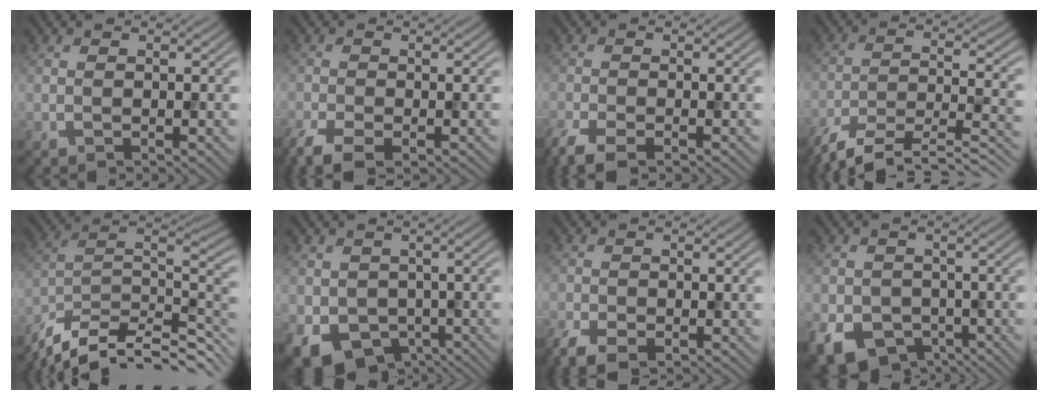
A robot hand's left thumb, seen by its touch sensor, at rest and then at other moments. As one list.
[{"total": 4.6, "force": [-3.2, 1.8, 2.7], "torque": [-0.060, -0.018, -0.067]}, {"total": 4.0, "force": [-3.1, 1.0, 2.3], "torque": [-0.048, -0.014, -0.065]}, {"total": 11.4, "force": [-9.2, 2.7, 6.3], "torque": [-0.122, -0.011, -0.151]}, {"total": 12.5, "force": [-9.0, 3.8, 7.7], "torque": [-0.154, 0.007, -0.167]}, {"total": 7.6, "force": [-2.6, 6.0, 3.8], "torque": [-0.087, -0.038, -0.037]}, {"total": 4.2, "force": [-2.9, 1.9, 2.3], "torque": [-0.052, -0.017, -0.058]}, {"total": 7.6, "force": [-3.6, 5.9, 3.2], "torque": [-0.078, -0.035, -0.061]}]